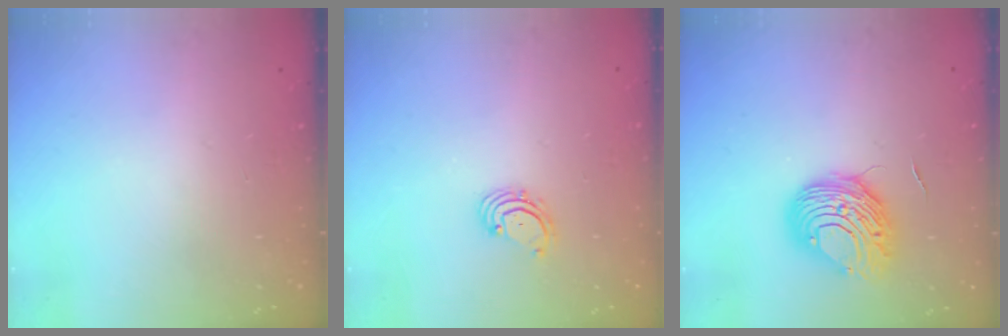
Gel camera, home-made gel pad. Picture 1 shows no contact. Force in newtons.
{"total": 2.0, "press": 1.9, "slide": 0.6}
{"total": 9.6, "press": 9.5, "slide": 0.7}